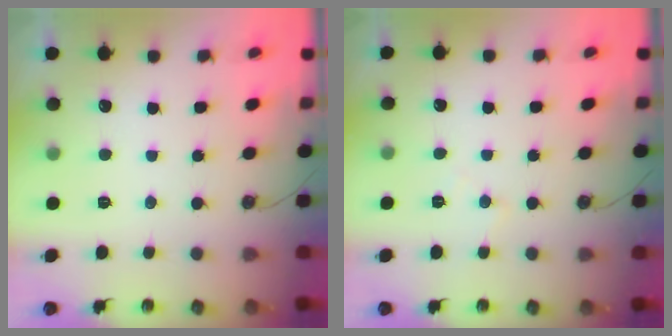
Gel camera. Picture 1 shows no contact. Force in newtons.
{"total": 5.2, "press": 5.1, "slide": 0.8}